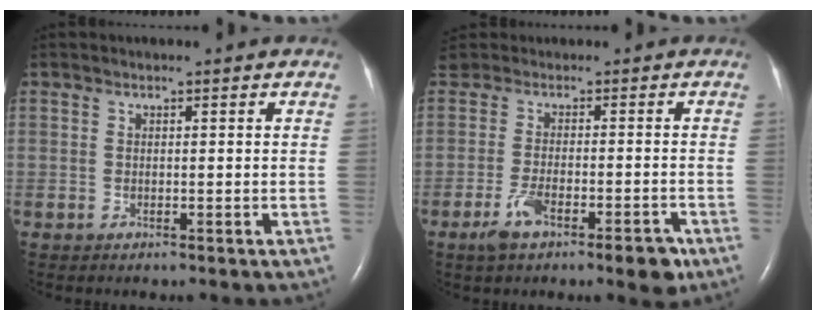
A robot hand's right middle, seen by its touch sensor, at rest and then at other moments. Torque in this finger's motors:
{"motor_torque": [0.52, -0.16, -0.01, 0.00]}